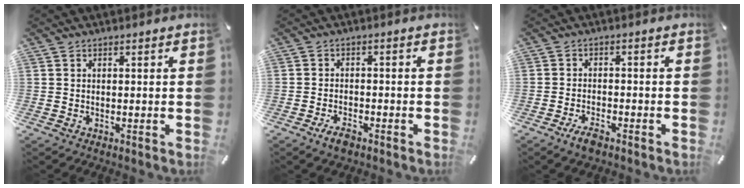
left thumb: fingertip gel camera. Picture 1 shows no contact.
{"total": 3.6, "force": [-2.5, 1.7, 1.9], "torque": [-0.037, 0.013, -0.048]}
{"total": 3.7, "force": [-2.8, 1.5, 2.0], "torque": [-0.044, 0.012, -0.055]}